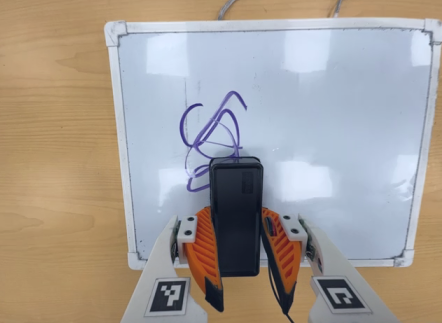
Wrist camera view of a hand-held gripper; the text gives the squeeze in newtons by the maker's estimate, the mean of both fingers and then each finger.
{"total": 6.6, "left": 5.7, "right": 7.5}